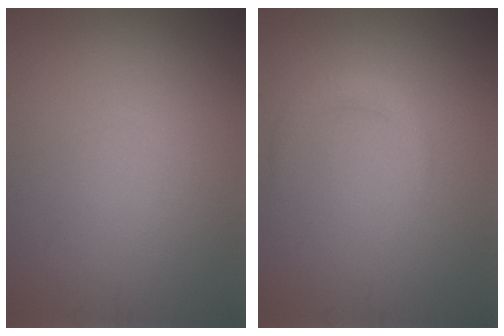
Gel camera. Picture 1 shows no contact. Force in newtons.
{"total": 1.1, "press": 1.1, "slide": 0.0}